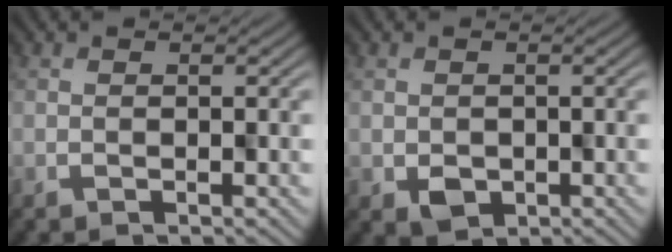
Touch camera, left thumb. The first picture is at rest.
{"total": 2.4, "force": [-0.2, 2.1, 1.1], "torque": [-0.020, -0.011, -0.001]}